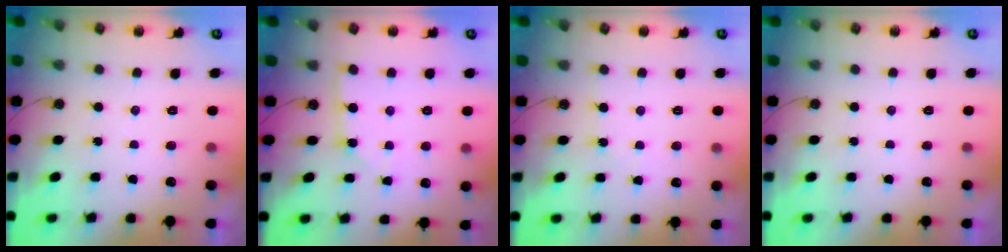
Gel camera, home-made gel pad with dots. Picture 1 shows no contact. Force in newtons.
{"total": 2.0, "press": 2.0, "slide": 0.3}
{"total": 2.5, "press": 2.5, "slide": 0.4}
{"total": 0.0}